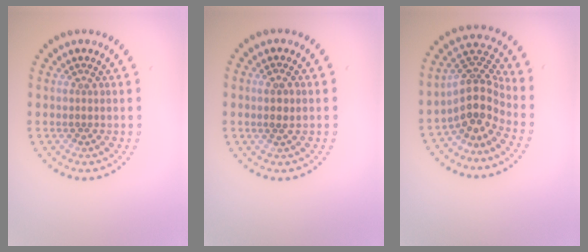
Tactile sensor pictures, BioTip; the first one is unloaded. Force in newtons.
{"total": 1.1, "press": 1.0, "slide": 0.4}
{"total": 4.4, "press": 3.3, "slide": 3.0}